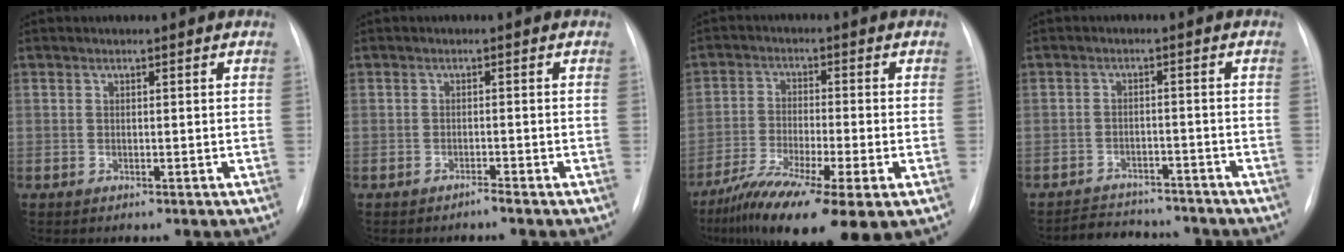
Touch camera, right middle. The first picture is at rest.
{"total": 0.9, "force": [-0.9, -0.2, 0.3], "torque": [-0.004, 0.000, -0.015]}
{"total": 14.6, "force": [-8.8, 2.0, 11.5], "torque": [-0.190, -0.031, -0.148]}
{"total": 8.4, "force": [-7.9, 2.5, 1.5], "torque": [-0.018, 0.011, -0.107]}